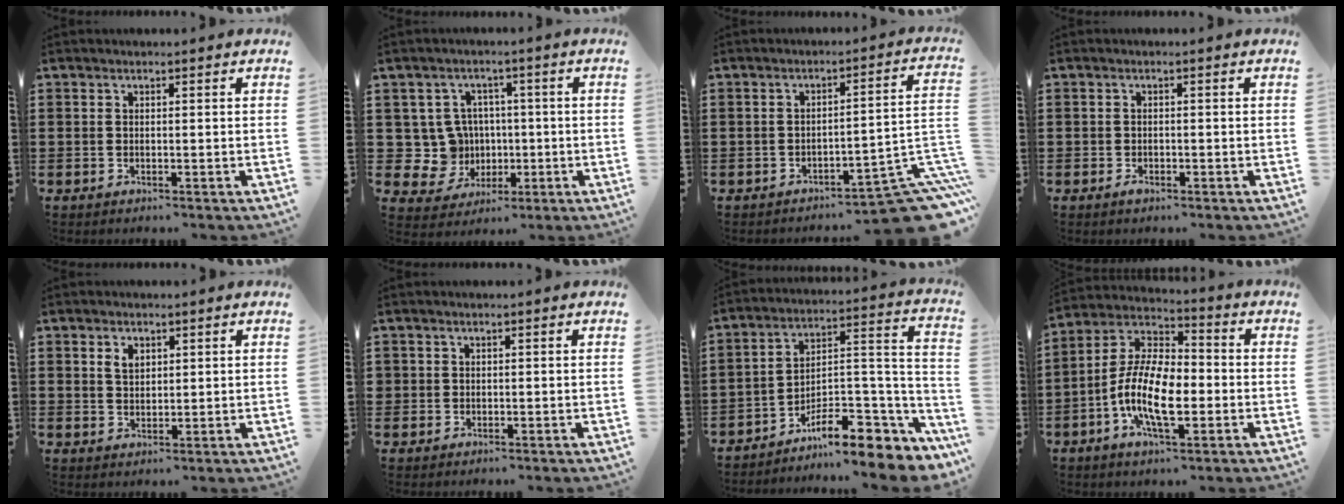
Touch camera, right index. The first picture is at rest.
{"total": 7.3, "force": [0.3, 7.0, 2.1], "torque": [-0.086, 0.011, 0.011]}
{"total": 9.4, "force": [-6.9, 1.9, 6.1], "torque": [-0.059, 0.005, -0.129]}
{"total": 0.9, "force": [-0.7, 0.5, 0.4], "torque": [-0.010, -0.003, -0.013]}
{"total": 2.3, "force": [1.2, 1.5, 1.2], "torque": [-0.029, 0.006, 0.022]}
{"total": 0.9, "force": [0.1, 0.8, 0.1], "torque": [-0.003, 0.006, 0.002]}
{"total": 10.0, "force": [-8.0, 3.0, 5.3], "torque": [-0.062, 0.016, -0.146]}
{"total": 12.1, "force": [-3.5, 5.4, 10.3], "torque": [-0.235, -0.006, -0.070]}